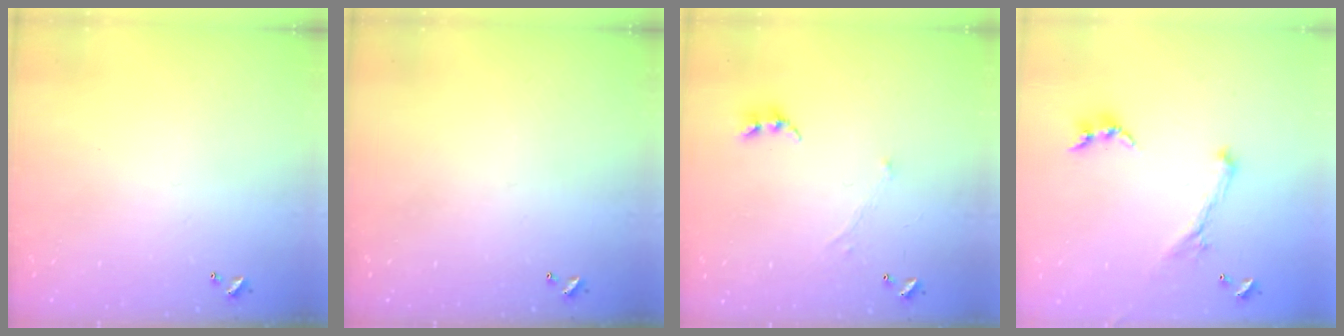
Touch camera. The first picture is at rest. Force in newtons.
{"total": 0.0}
{"total": 0.7, "press": 0.0, "slide": 0.7}
{"total": 0.0}